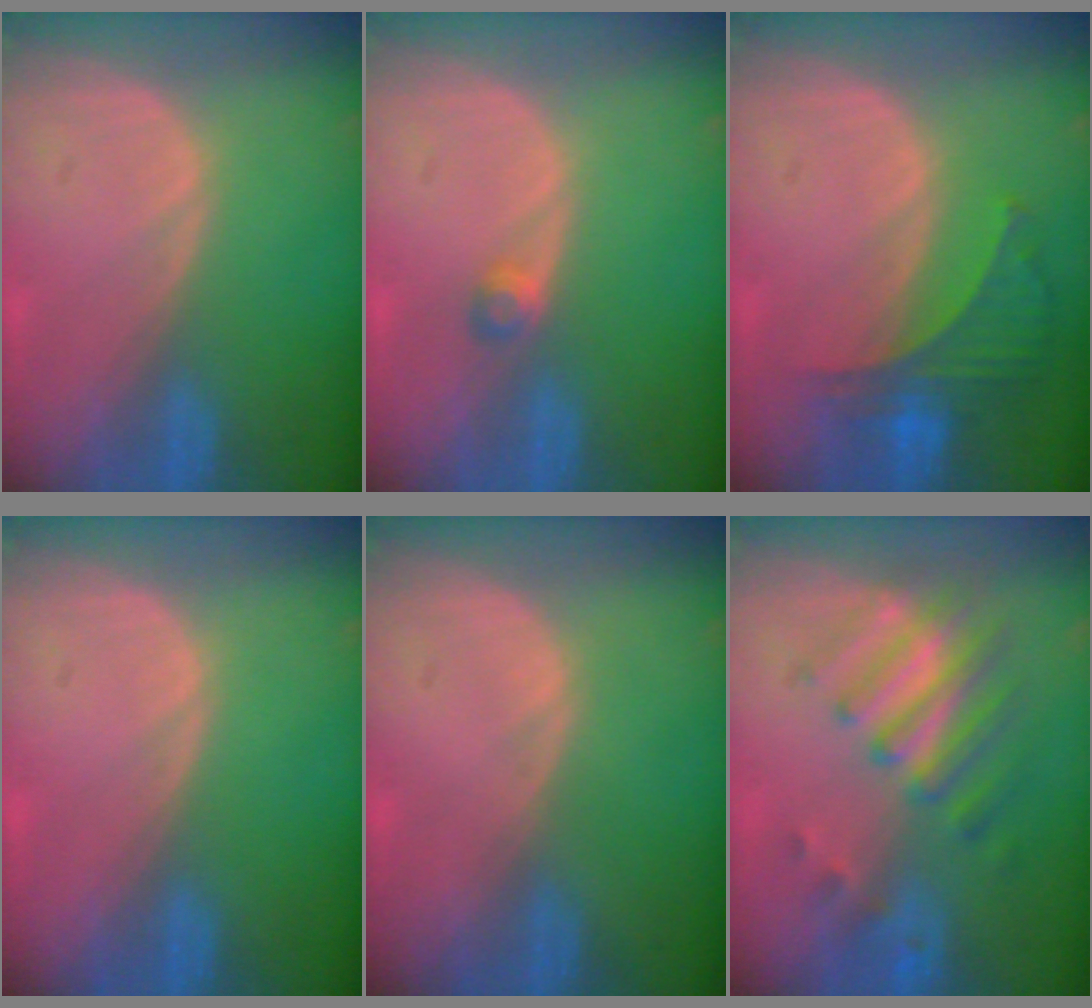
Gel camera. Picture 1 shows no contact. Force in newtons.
{"total": 1.8, "press": 1.6, "slide": 0.8}
{"total": 6.3, "press": 5.9, "slide": 2.3}
{"total": 0.0}
{"total": 0.0}
{"total": 8.0, "press": 7.2, "slide": 3.6}